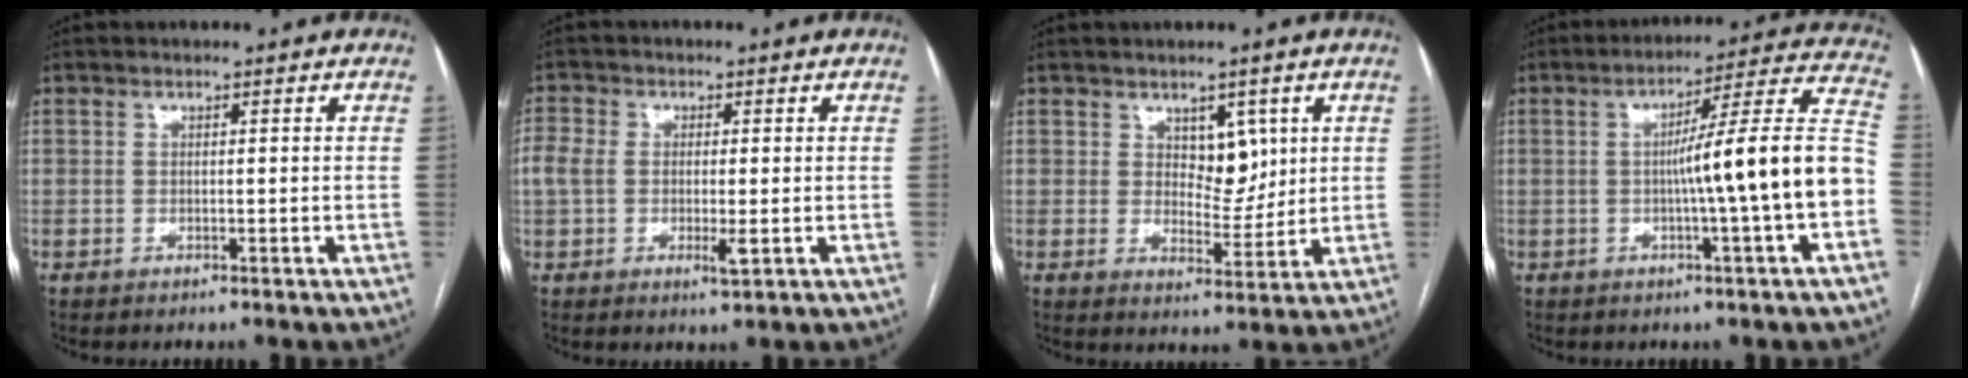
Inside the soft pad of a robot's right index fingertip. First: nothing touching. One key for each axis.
{"total": 5.3, "fx": -0.6, "fy": 2.6, "fz": 4.6, "tx": -0.100, "ty": 0.001, "tz": -0.011}
{"total": 5.4, "fx": 2.2, "fy": 3.0, "fz": 3.9, "tx": -0.052, "ty": -0.001, "tz": 0.039}
{"total": 15.3, "fx": -2.5, "fy": -1.1, "fz": 15.0, "tx": -0.212, "ty": 0.023, "tz": -0.045}